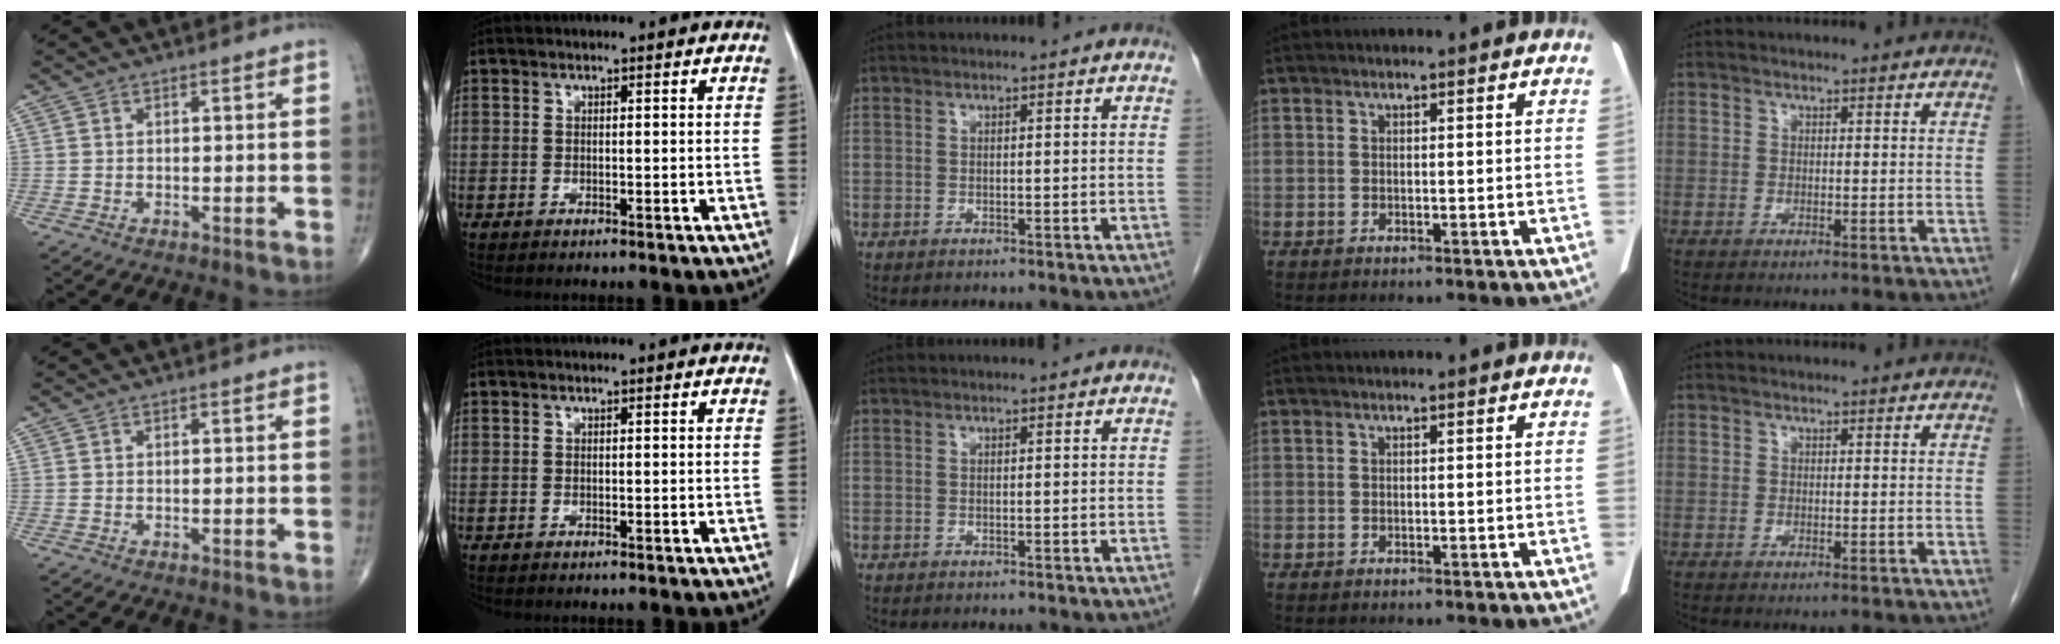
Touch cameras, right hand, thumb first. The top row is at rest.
{}